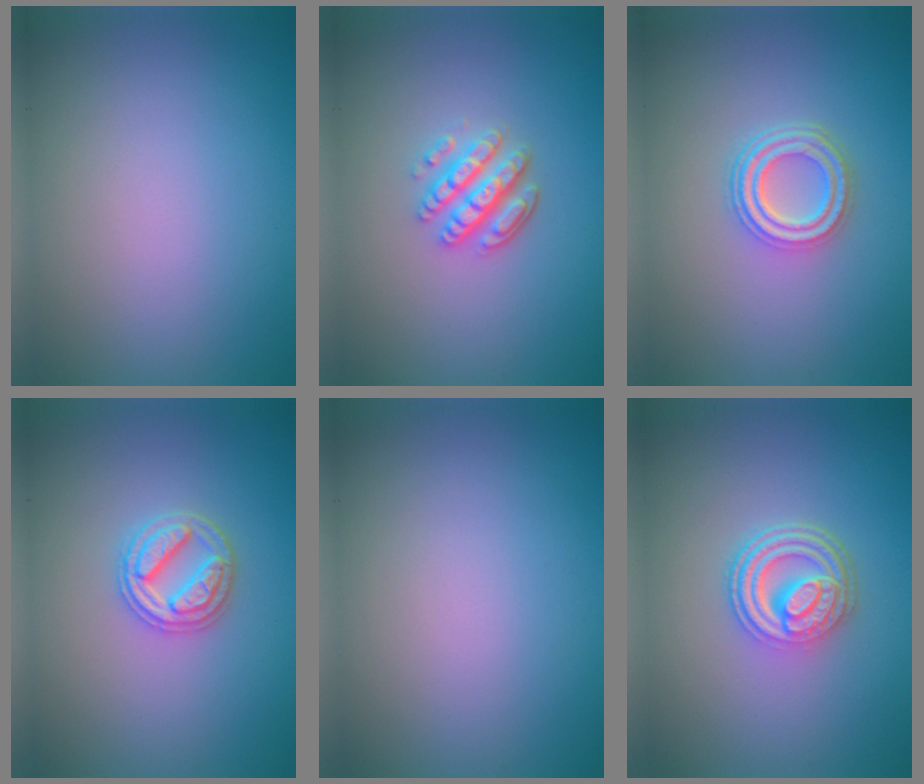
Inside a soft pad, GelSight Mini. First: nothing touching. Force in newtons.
{"total": 3.7, "press": 3.1, "slide": 2.0}
{"total": 3.8, "press": 3.0, "slide": 2.4}
{"total": 3.0, "press": 2.9, "slide": 0.4}
{"total": 0.0}
{"total": 4.8, "press": 3.7, "slide": 3.1}